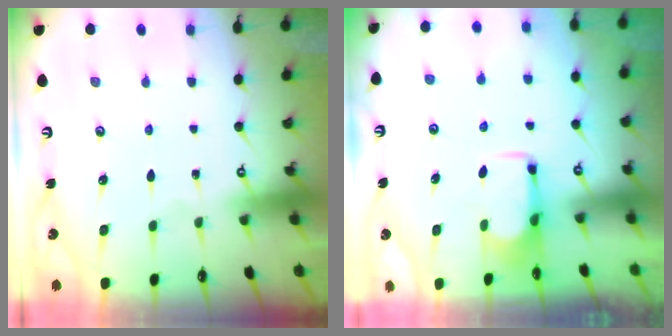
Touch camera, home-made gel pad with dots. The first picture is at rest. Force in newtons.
{"total": 2.8, "press": 2.6, "slide": 0.8}